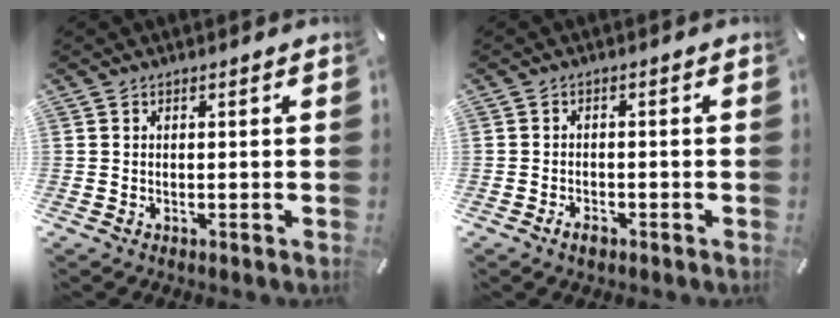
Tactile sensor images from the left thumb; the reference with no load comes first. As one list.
[{"total": 2.3, "force": [-1.6, 1.3, 1.1], "torque": [-0.020, 0.008, -0.030]}]